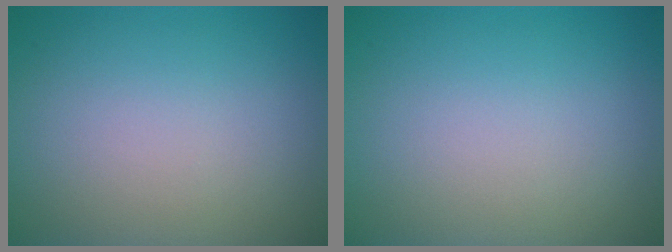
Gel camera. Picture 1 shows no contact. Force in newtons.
{"total": 0.0}